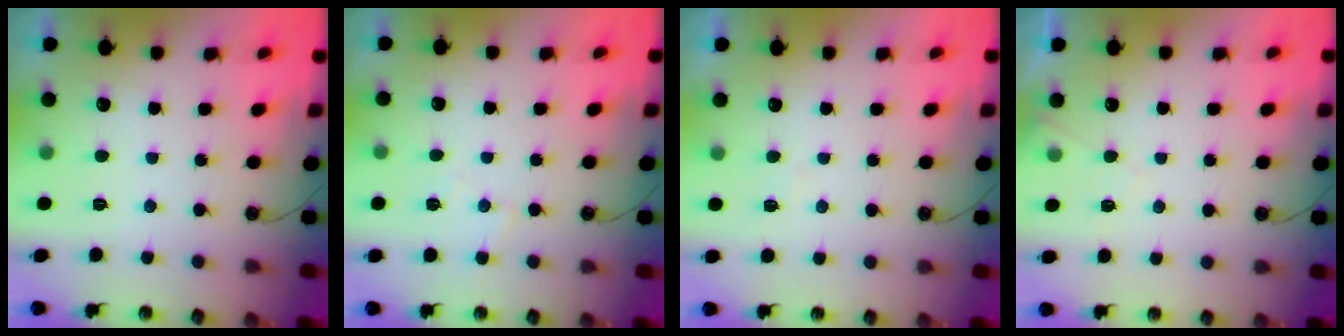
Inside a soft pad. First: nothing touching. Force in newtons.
{"total": 5.6, "press": 5.5, "slide": 0.8}
{"total": 3.8, "press": 3.7, "slide": 0.4}
{"total": 4.9, "press": 4.9, "slide": 0.7}